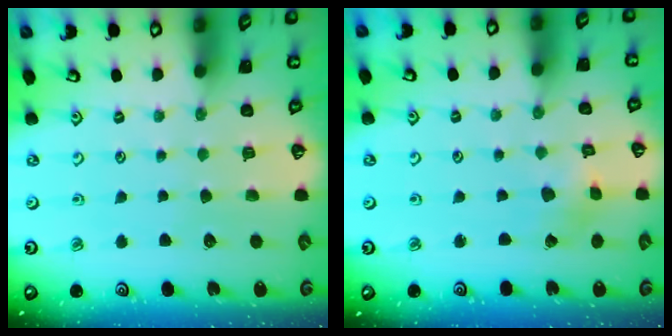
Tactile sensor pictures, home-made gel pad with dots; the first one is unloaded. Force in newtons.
{"total": 1.7, "press": 1.6, "slide": 0.4}